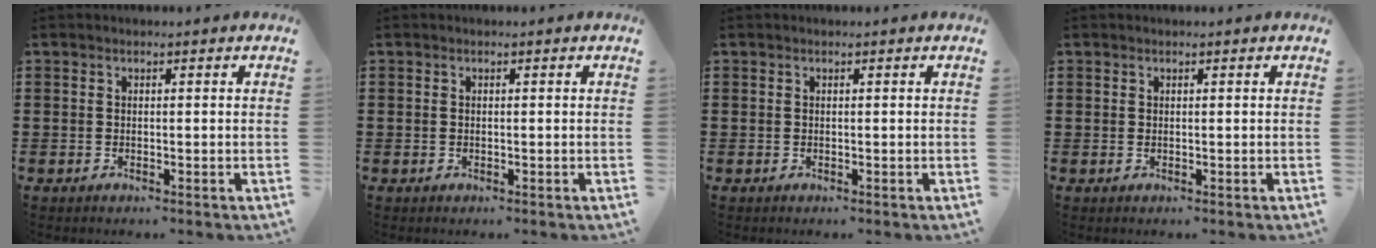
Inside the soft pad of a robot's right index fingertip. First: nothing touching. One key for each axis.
{"total": 0.0}
{"total": 0.0}
{"total": 0.0}